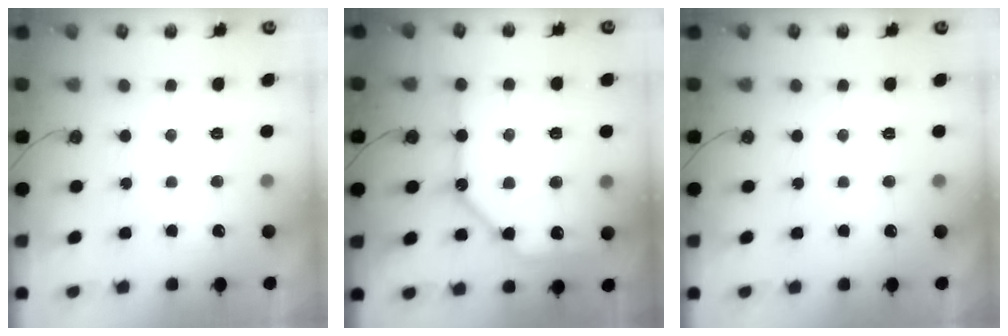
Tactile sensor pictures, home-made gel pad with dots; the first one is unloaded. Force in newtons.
{"total": 14.5, "press": 14.5, "slide": 1.5}
{"total": 0.0}